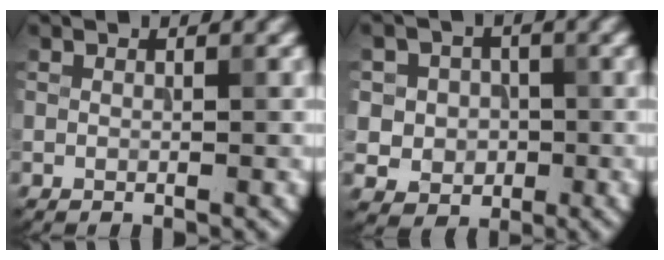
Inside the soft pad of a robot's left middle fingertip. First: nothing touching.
{"total": 4.4, "force": [0.1, 4.2, 1.4], "torque": [-0.012, 0.011, -0.008]}